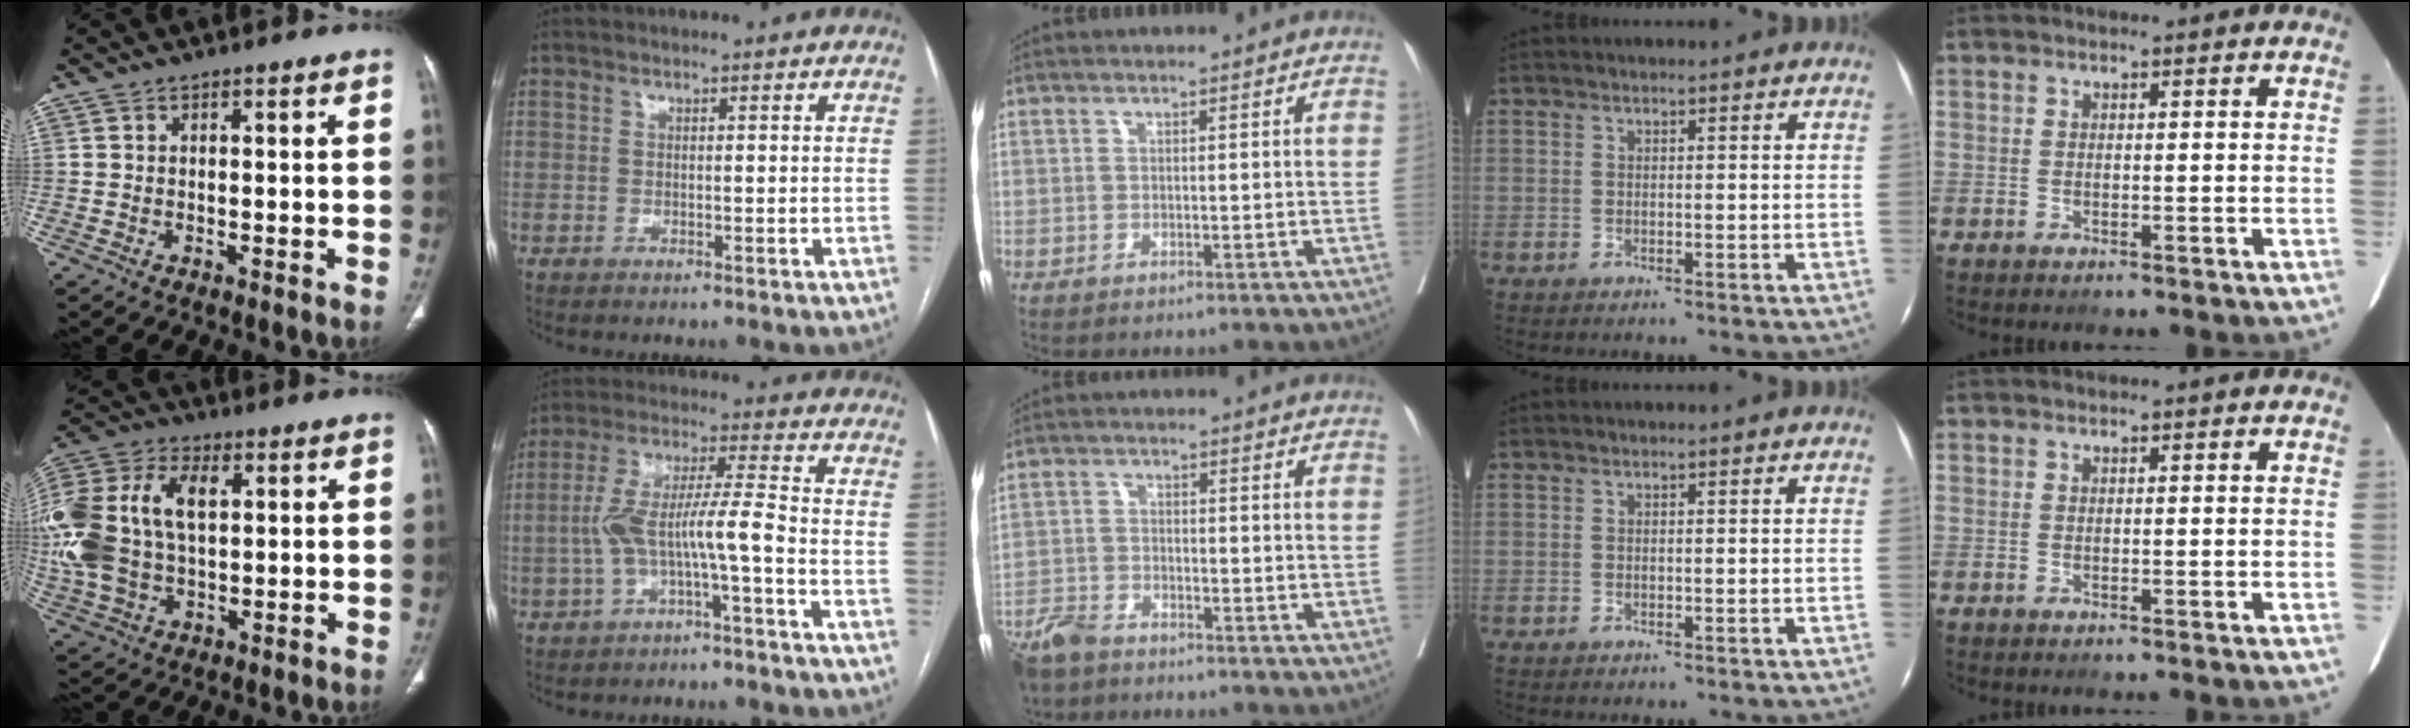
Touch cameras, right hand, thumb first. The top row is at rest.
{"thumb": {"total": 21.5, "force": [2.9, 13.3, 16.6], "torque": [-0.369, 0.013, 0.055]}, "index": {"total": 8.3, "force": [-2.7, 0.2, 7.8], "torque": [-0.153, 0.031, -0.048]}, "middle": {"total": 6.6, "force": [-5.7, 2.2, 2.4], "torque": [-0.046, -0.015, -0.108]}}